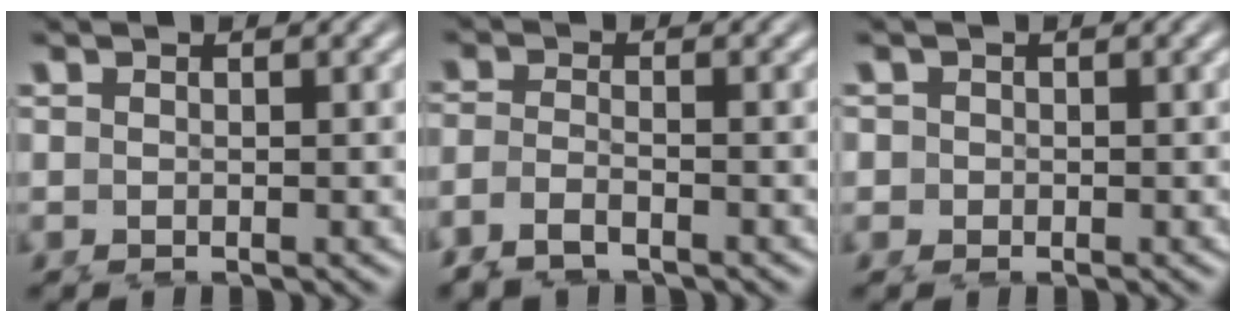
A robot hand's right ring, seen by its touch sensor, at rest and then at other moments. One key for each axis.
{"total": 4.1, "fx": -1.7, "fy": 3.3, "fz": 1.7, "tx": -0.057, "ty": -0.019, "tz": -0.023}
{"total": 1.0, "fx": 0.0, "fy": 0.9, "fz": -0.5, "tx": 0.012, "ty": 0.001, "tz": -0.005}